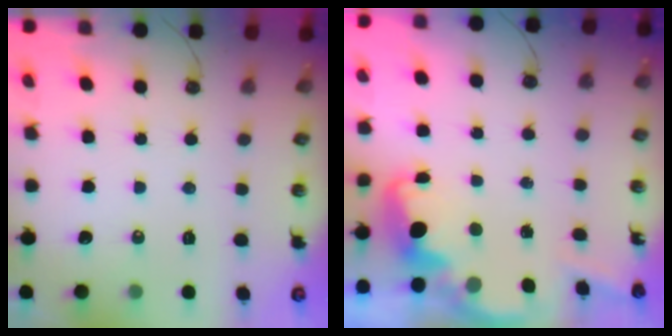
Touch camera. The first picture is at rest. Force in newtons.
{"total": 3.6, "press": 3.6, "slide": 0.6}